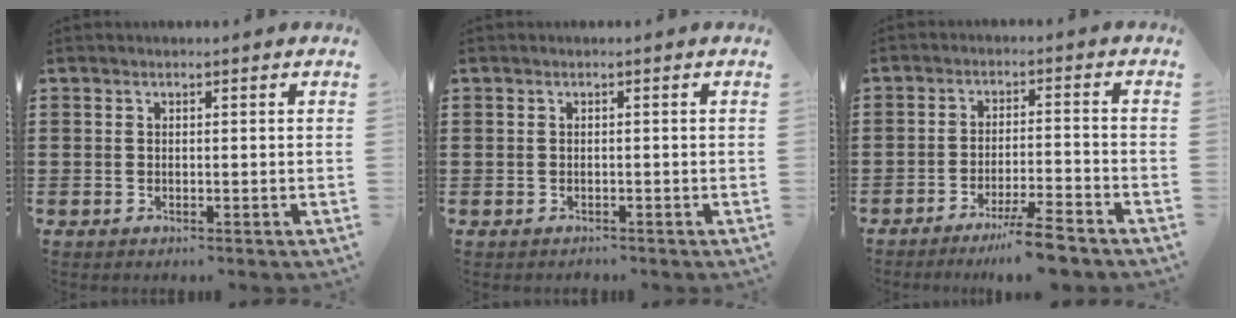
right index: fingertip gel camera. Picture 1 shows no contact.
{"total": 0.7, "force": [-0.5, 0.5, -0.1], "torque": [-0.001, 0.004, -0.013]}
{"total": 6.1, "force": [-4.9, -0.3, 3.5], "torque": [-0.062, -0.012, -0.090]}